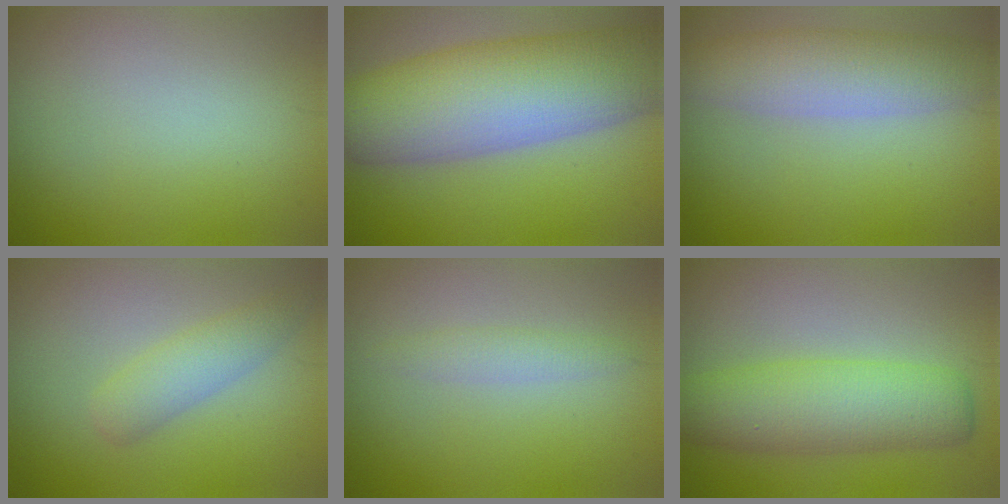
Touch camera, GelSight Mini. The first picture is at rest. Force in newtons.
{"total": 11.9, "press": 11.9, "slide": 0.8}
{"total": 5.6, "press": 5.5, "slide": 0.7}
{"total": 2.6, "press": 2.6, "slide": 0.1}
{"total": 1.5, "press": 1.4, "slide": 0.1}
{"total": 6.2, "press": 6.2, "slide": 0.2}